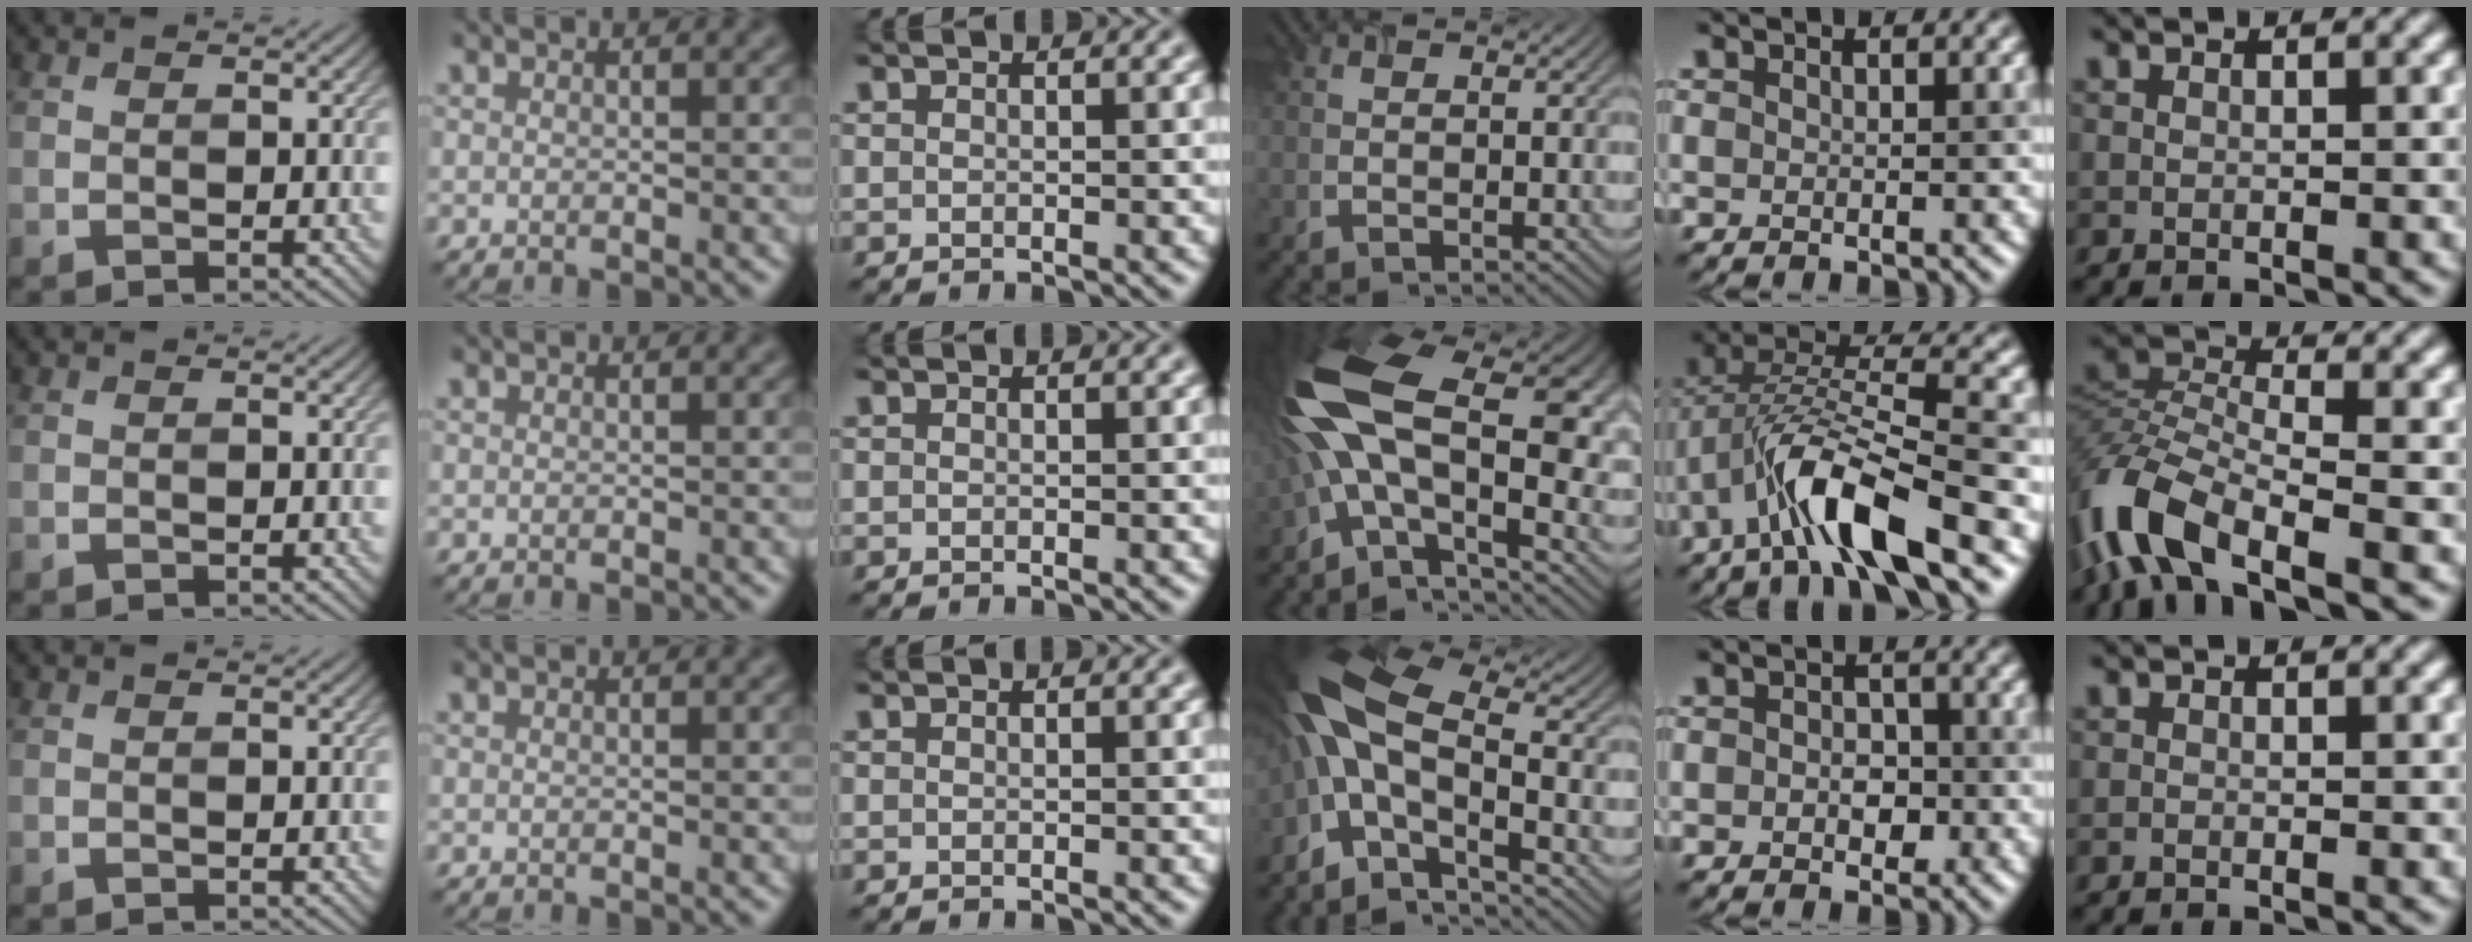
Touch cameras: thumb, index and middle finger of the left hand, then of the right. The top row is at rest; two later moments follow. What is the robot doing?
{"motion": "lift_and_place", "object": "timer"}